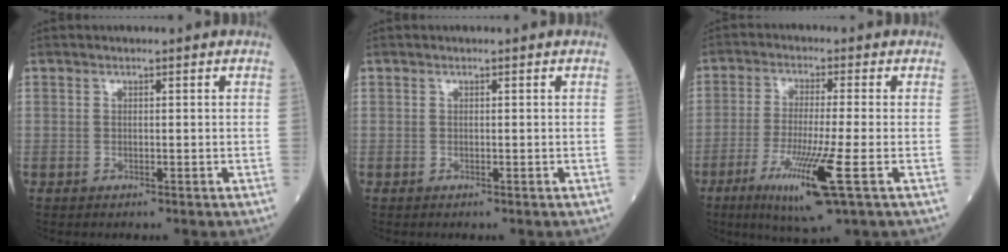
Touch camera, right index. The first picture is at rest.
{"total": 0.0}
{"total": 10.8, "force": [-4.7, -0.1, 9.7], "torque": [-0.186, -0.033, -0.083]}